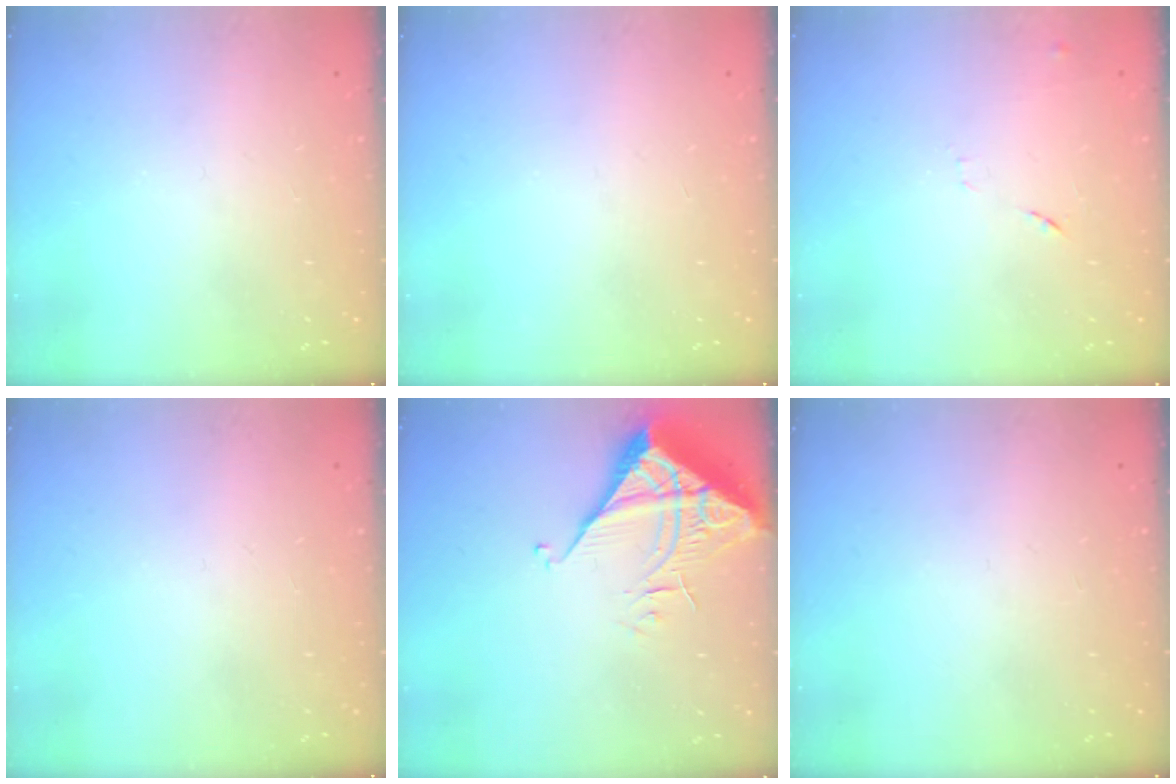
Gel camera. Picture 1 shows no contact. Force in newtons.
{"total": 0.0}
{"total": 7.3, "press": 7.2, "slide": 0.7}
{"total": 0.0}
{"total": 6.7, "press": 6.7, "slide": 0.7}
{"total": 0.0}